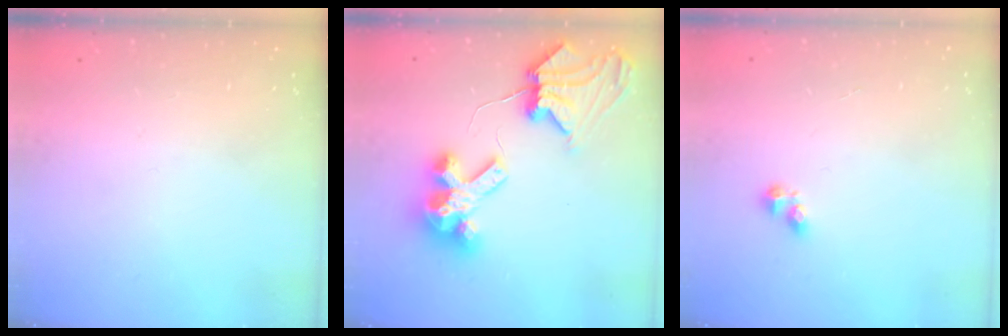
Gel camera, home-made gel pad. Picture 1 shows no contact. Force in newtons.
{"total": 10.2, "press": 10.1, "slide": 1.5}
{"total": 4.0, "press": 3.9, "slide": 0.5}